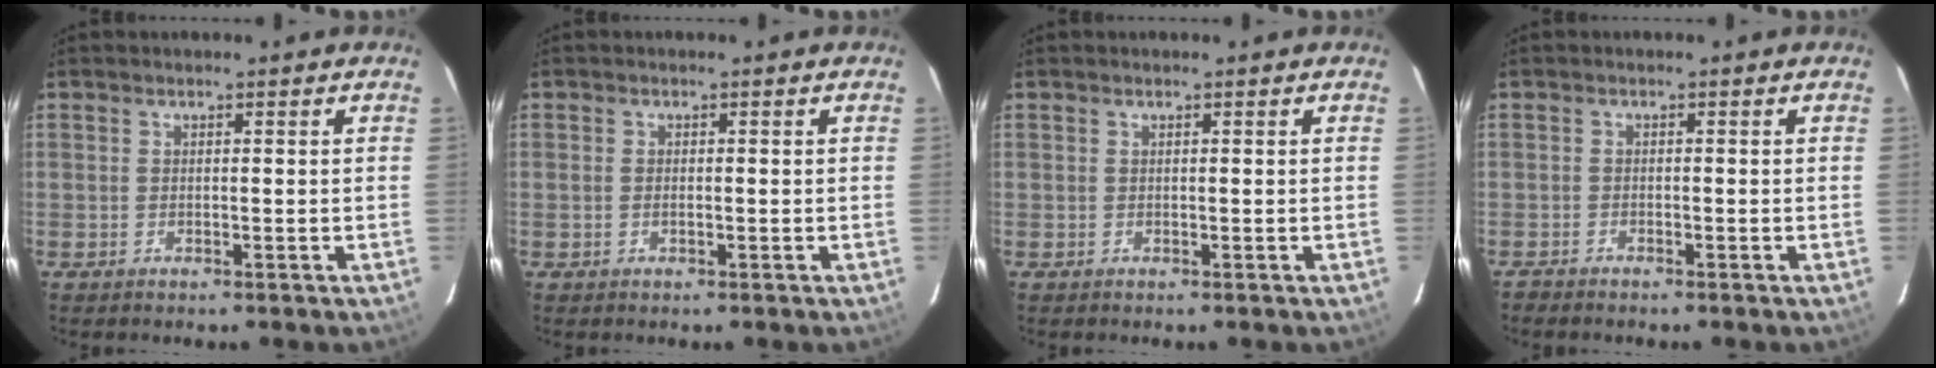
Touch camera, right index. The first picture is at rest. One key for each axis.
{"total": 0.9, "fx": -0.2, "fy": 0.6, "fz": 0.6, "tx": -0.012, "ty": 0.001, "tz": -0.004}
{"total": 0.0}
{"total": 1.1, "fx": -1.0, "fy": 0.1, "fz": 0.5, "tx": -0.023, "ty": -0.006, "tz": -0.016}